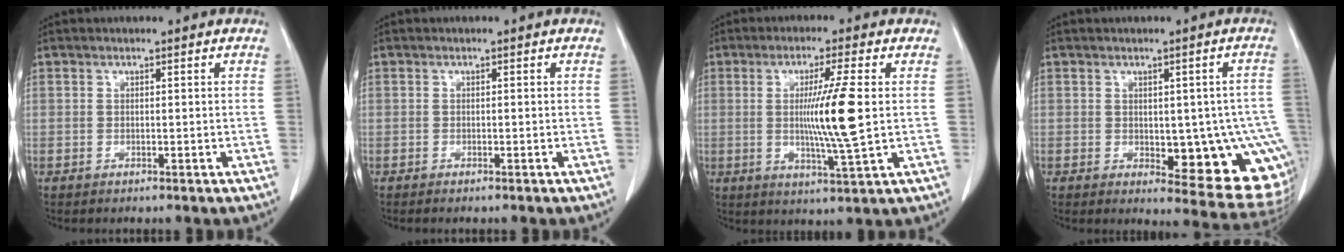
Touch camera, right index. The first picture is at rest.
{"total": 0.6, "force": [-0.5, 0.0, 0.4], "torque": [-0.013, -0.002, -0.008]}
{"total": 9.6, "force": [0.5, -1.0, 9.5], "torque": [-0.171, -0.018, 0.009]}
{"total": 13.8, "force": [-2.7, 4.8, 12.7], "torque": [-0.097, 0.008, -0.014]}